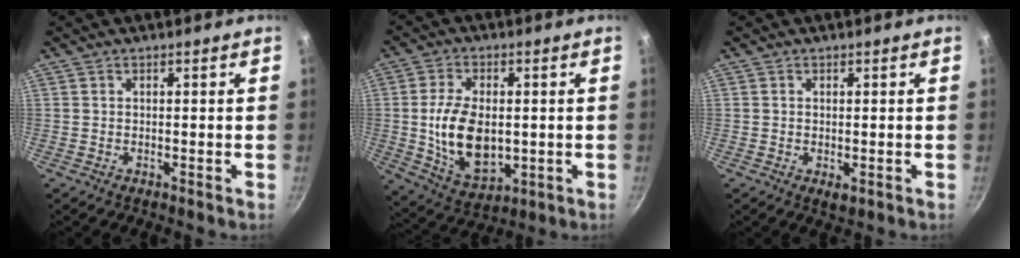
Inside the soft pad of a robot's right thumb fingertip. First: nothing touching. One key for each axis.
{"total": 13.7, "fx": -0.4, "fy": 8.2, "fz": 11.0, "tx": -0.186, "ty": -0.009, "tz": 0.008}
{"total": 1.6, "fx": -0.5, "fy": 0.8, "fz": 1.3, "tx": -0.021, "ty": -0.004, "tz": -0.004}